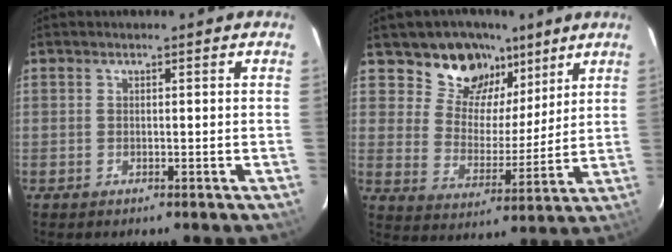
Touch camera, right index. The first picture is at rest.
{"total": 12.9, "force": [8.7, 8.5, 4.2], "torque": [-0.072, -0.004, 0.151]}